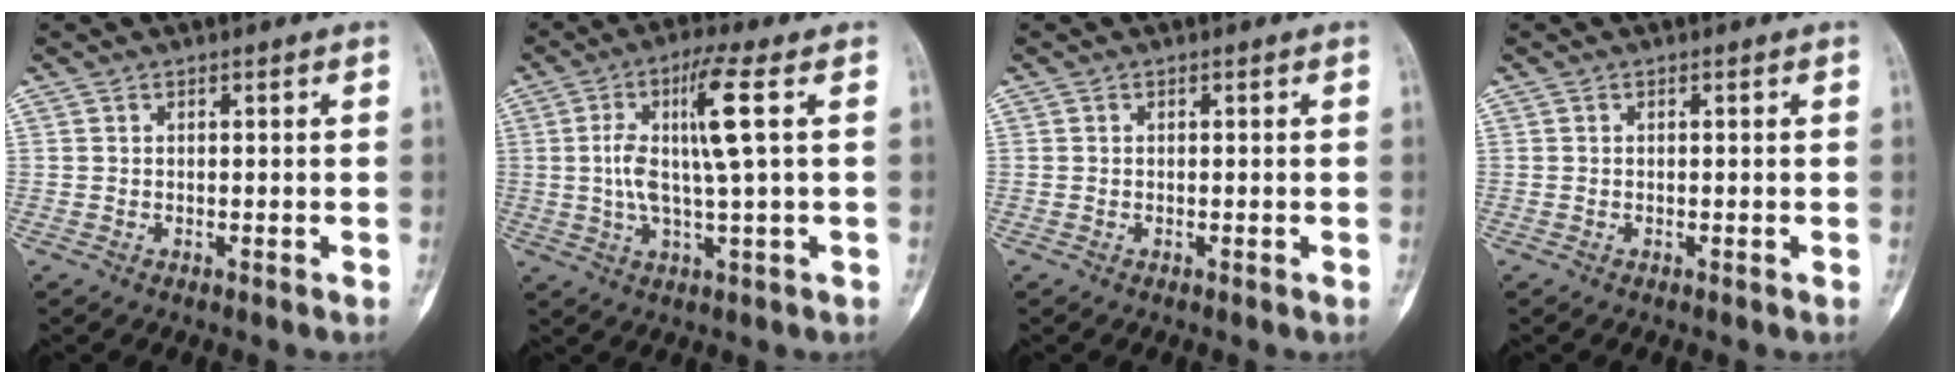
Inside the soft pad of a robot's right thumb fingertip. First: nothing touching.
{"total": 10.3, "force": [1.8, 0.6, 10.1], "torque": [-0.213, 0.003, 0.033]}
{"total": 0.0}
{"total": 0.0}